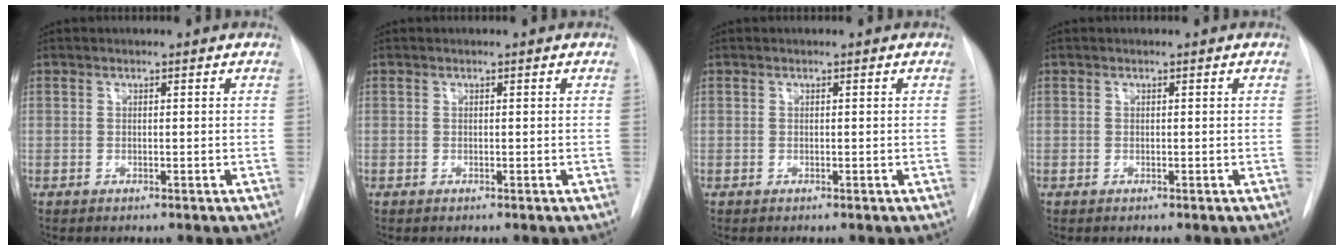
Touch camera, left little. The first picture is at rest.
{"total": 0.0}
{"total": 0.0}
{"total": 0.0}